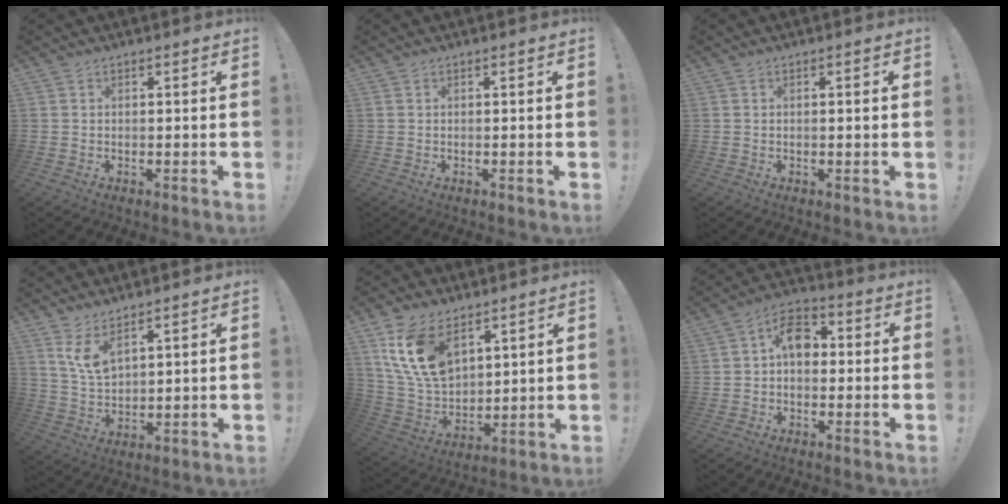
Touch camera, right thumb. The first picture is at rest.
{"total": 0.0}
{"total": 1.2, "force": [0.2, -0.2, 1.2], "torque": [-0.016, -0.004, 0.001]}
{"total": 8.3, "force": [5.7, 3.4, 5.0], "torque": [-0.097, -0.031, 0.107]}
{"total": 16.6, "force": [8.2, 10.4, 10.1], "torque": [-0.209, -0.037, 0.158]}
{"total": 8.7, "force": [0.8, 5.9, 6.4], "torque": [-0.103, 0.018, 0.020]}